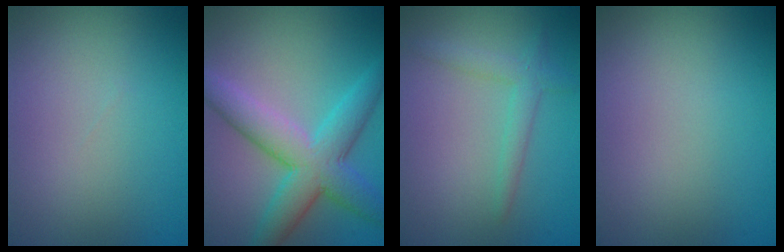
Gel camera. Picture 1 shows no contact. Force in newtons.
{"total": 7.5, "press": 7.5, "slide": 0.1}
{"total": 3.0, "press": 3.0, "slide": 0.2}
{"total": 0.0}